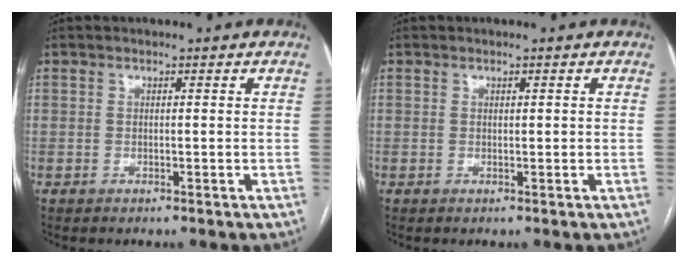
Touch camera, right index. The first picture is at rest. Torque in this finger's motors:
{"motor_torque": [0.03, 0.08, -0.03, 0.00]}